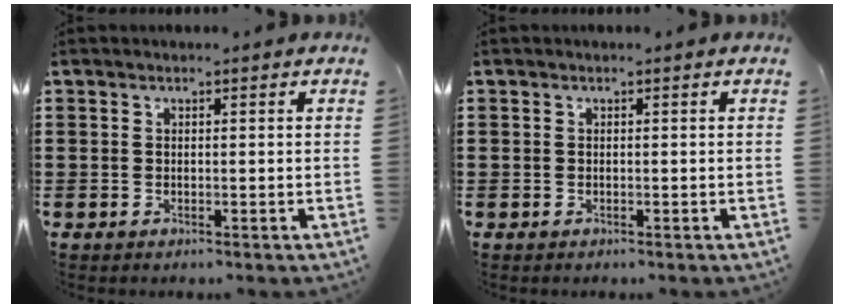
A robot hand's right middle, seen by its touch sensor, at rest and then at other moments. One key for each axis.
{"total": 0.0}